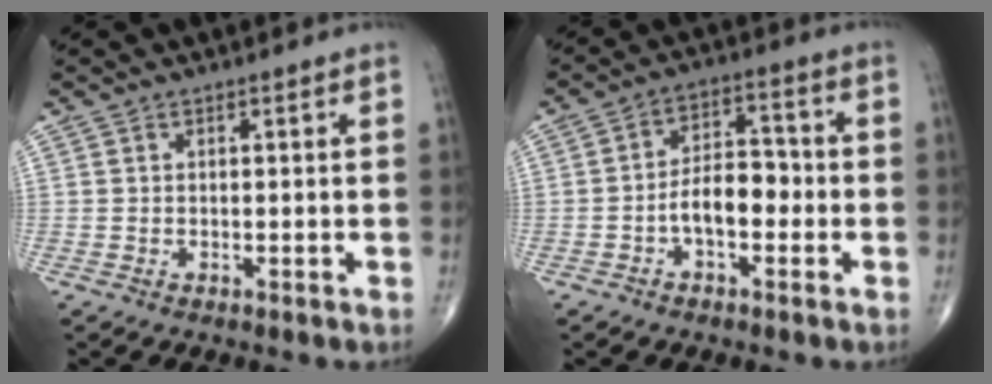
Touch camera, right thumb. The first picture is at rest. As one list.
[{"total": 7.9, "force": [-2.2, 4.3, 6.2], "torque": [-0.090, 0.032, -0.045]}]